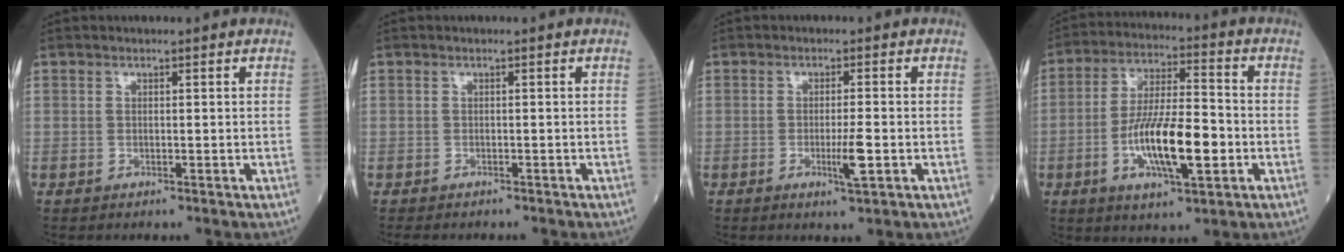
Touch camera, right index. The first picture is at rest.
{"total": 3.7, "force": [-3.1, 1.7, 1.1], "torque": [-0.019, -0.003, -0.042]}
{"total": 3.7, "force": [-1.2, 0.0, 3.5], "torque": [-0.059, -0.007, -0.020]}
{"total": 13.3, "force": [-3.6, 3.1, 12.4], "torque": [-0.230, -0.001, -0.062]}